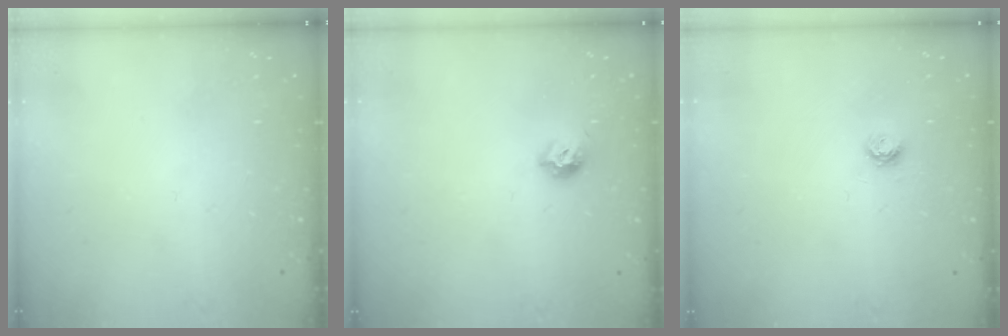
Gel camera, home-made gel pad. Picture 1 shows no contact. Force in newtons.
{"total": 7.9, "press": 7.9, "slide": 0.7}
{"total": 4.0, "press": 4.0, "slide": 0.5}